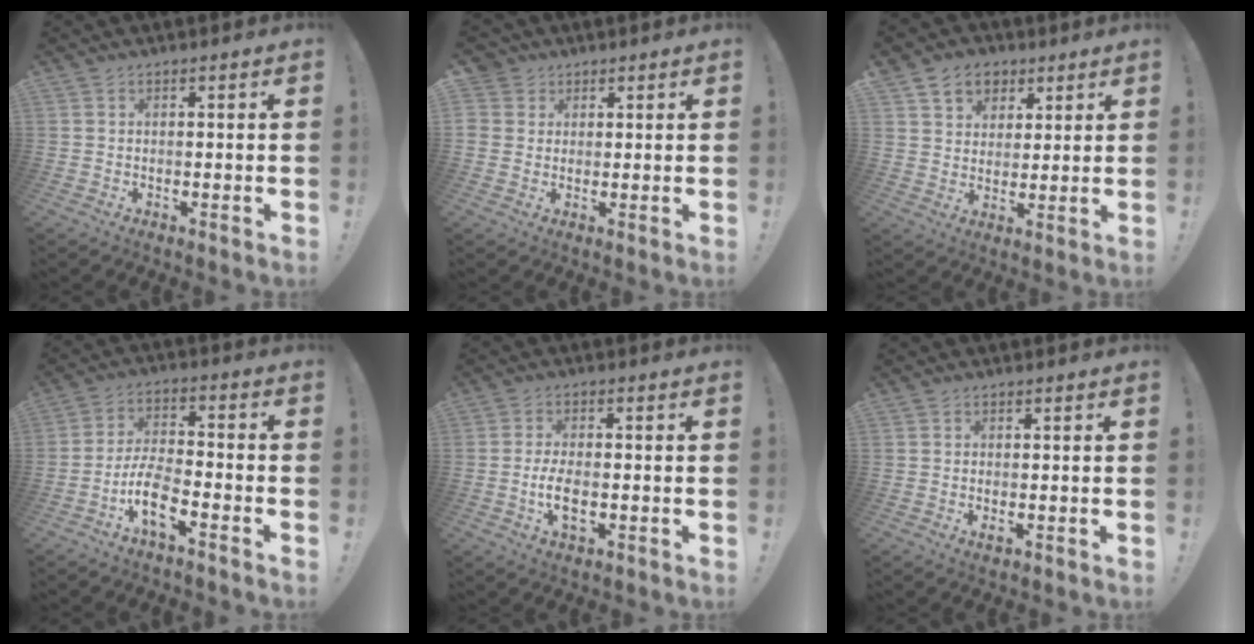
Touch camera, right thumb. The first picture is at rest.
{"total": 4.0, "force": [1.4, 3.7, 0.8], "torque": [-0.009, -0.005, 0.027]}
{"total": 8.4, "force": [4.2, 6.8, 2.3], "torque": [-0.032, -0.021, 0.083]}
{"total": 10.7, "force": [-5.9, 4.0, 8.0], "torque": [-0.157, 0.020, -0.106]}
{"total": 6.3, "force": [-1.8, 2.9, 5.3], "torque": [-0.095, -0.002, -0.031]}
{"total": 1.1, "force": [-0.3, 0.4, 1.0], "torque": [-0.007, -0.003, -0.006]}